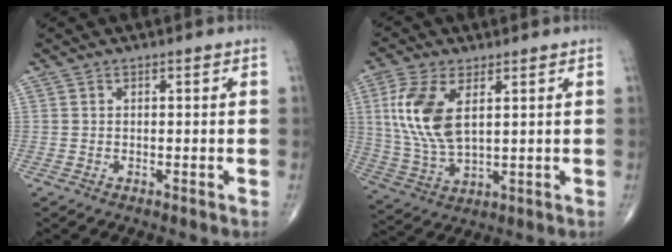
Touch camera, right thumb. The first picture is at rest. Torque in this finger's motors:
{"motor_torque": [-0.81, 0.91, 1.25, 0.50, 0.14]}